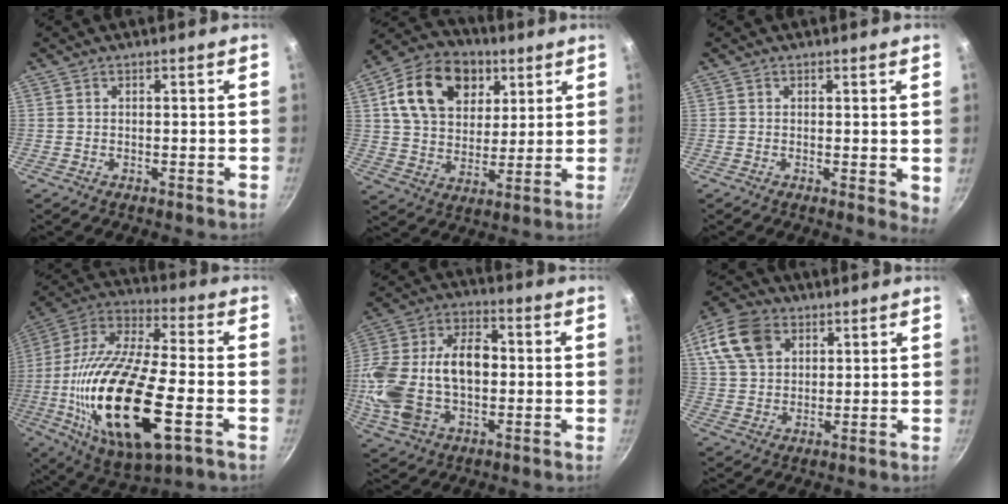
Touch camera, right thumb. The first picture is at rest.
{"total": 18.2, "force": [6.8, 13.1, 10.6], "torque": [-0.157, -0.003, 0.108]}
{"total": 3.0, "force": [0.2, 1.2, 2.7], "torque": [-0.032, -0.008, 0.002]}
{"total": 29.1, "force": [-6.8, 11.0, 26.1], "torque": [-0.503, 0.013, -0.123]}
{"total": 20.8, "force": [-1.3, 13.0, 16.2], "torque": [-0.299, 0.035, -0.021]}
{"total": 13.2, "force": [5.7, 9.2, 7.5], "torque": [-0.130, 0.004, 0.102]}